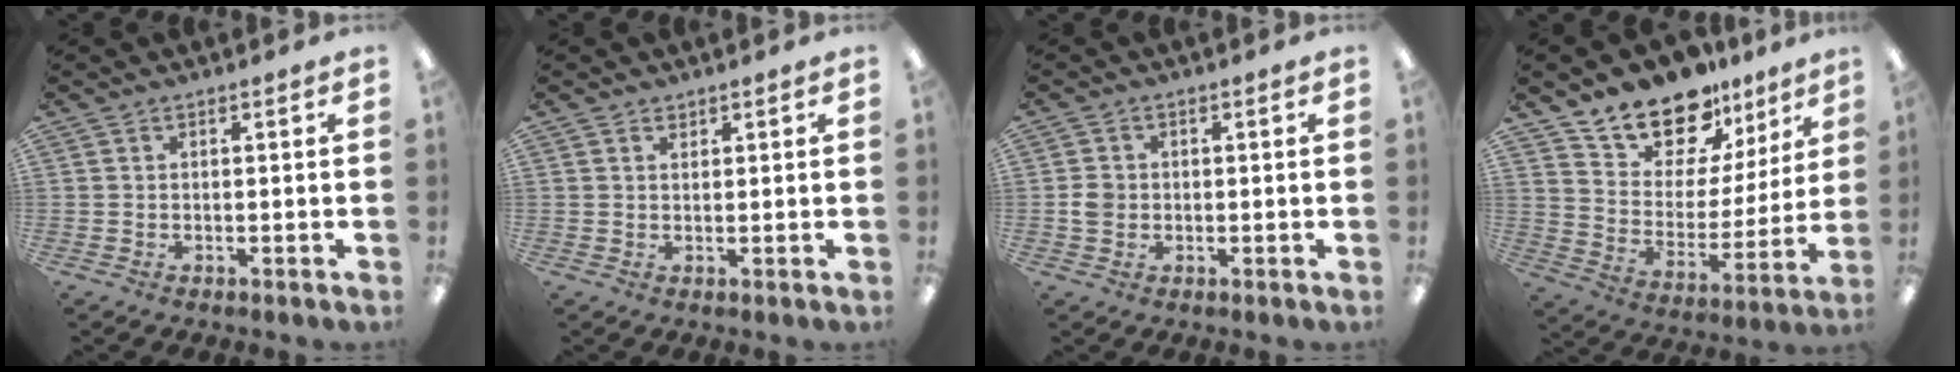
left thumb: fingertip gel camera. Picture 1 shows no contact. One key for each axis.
{"total": 1.3, "fx": 1.1, "fy": 0.6, "fz": 0.2, "tx": 0.004, "ty": -0.003, "tz": 0.018}
{"total": 2.9, "fx": -0.2, "fy": 2.7, "fz": 1.1, "tx": -0.012, "ty": 0.002, "tz": -0.006}
{"total": 15.7, "fx": 13.6, "fy": 7.1, "fz": 3.0, "tx": -0.074, "ty": -0.117, "tz": 0.254}